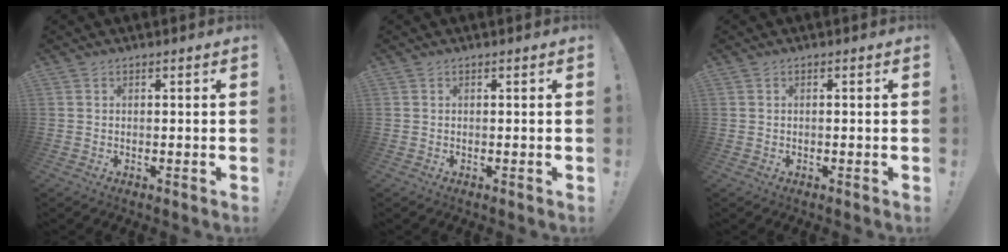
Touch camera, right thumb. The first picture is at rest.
{"total": 0.0}
{"total": 0.6, "force": [-0.4, -0.2, 0.4], "torque": [-0.013, 0.001, -0.007]}